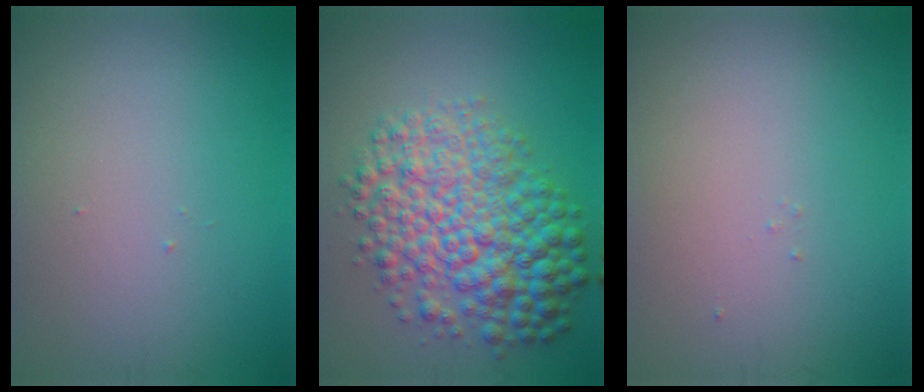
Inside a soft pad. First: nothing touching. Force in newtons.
{"total": 8.9, "press": 8.9, "slide": 0.1}
{"total": 0.0}